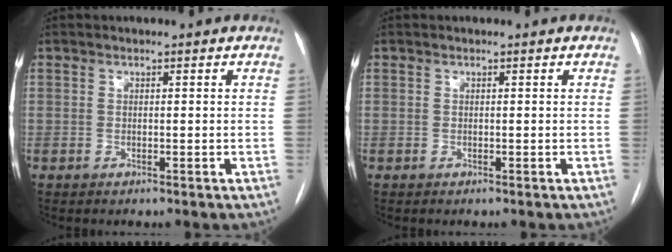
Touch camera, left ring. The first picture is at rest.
{"total": 0.0}